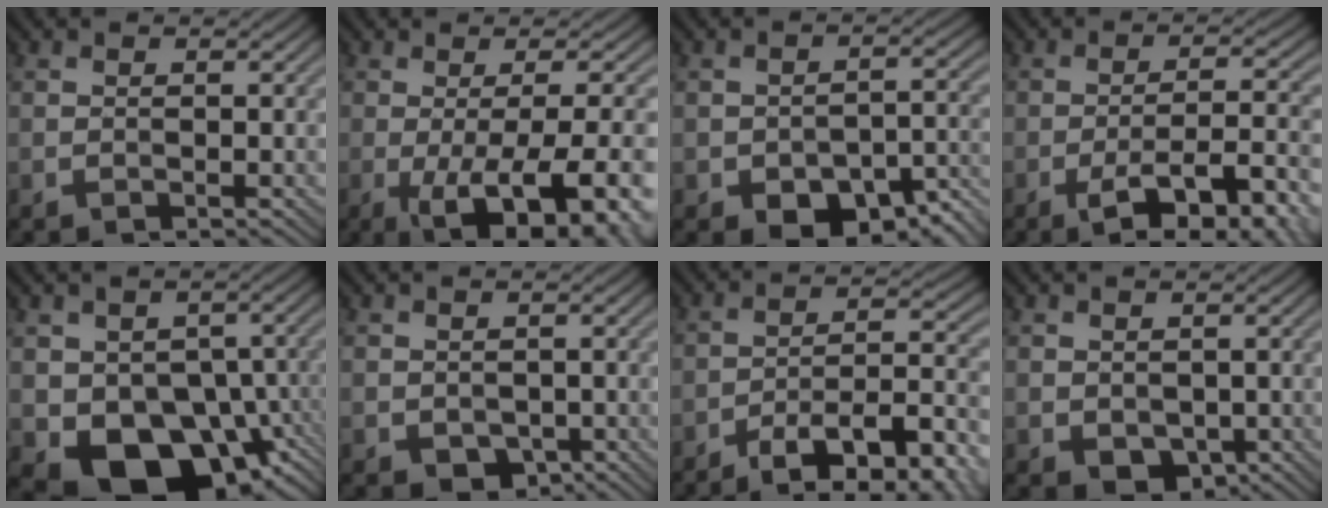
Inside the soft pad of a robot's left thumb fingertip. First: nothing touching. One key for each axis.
{"total": 13.6, "fx": -4.3, "fy": 4.0, "fz": 12.3, "tx": -0.150, "ty": -0.006, "tz": -0.048}
{"total": 9.9, "fx": -6.2, "fy": 5.1, "fz": 5.8, "tx": -0.080, "ty": -0.009, "tz": -0.088}
{"total": 12.8, "fx": -7.2, "fy": 3.5, "fz": 10.0, "tx": -0.146, "ty": 0.007, "tz": -0.100}
{"total": 12.5, "fx": -3.9, "fy": 8.7, "fz": 8.1, "tx": -0.124, "ty": -0.035, "tz": -0.054}
{"total": 2.7, "fx": -0.8, "fy": 2.1, "fz": 1.6, "tx": -0.034, "ty": -0.013, "tz": -0.010}
{"total": 15.7, "fx": -11.1, "fy": 4.8, "fz": 10.1, "tx": -0.144, "ty": -0.007, "tz": -0.157}
{"total": 3.2, "fx": -0.5, "fy": 2.4, "fz": 2.1, "tx": -0.044, "ty": -0.012, "tz": -0.003}